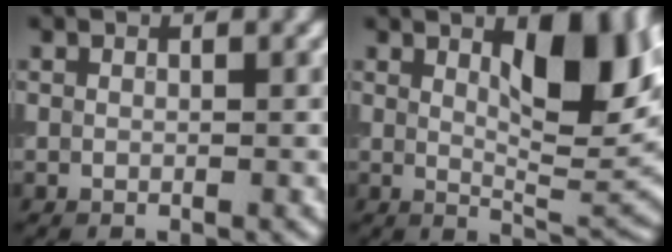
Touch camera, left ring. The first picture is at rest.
{"total": 8.8, "force": [3.0, 2.9, 7.8], "torque": [-0.112, -0.003, 0.049]}